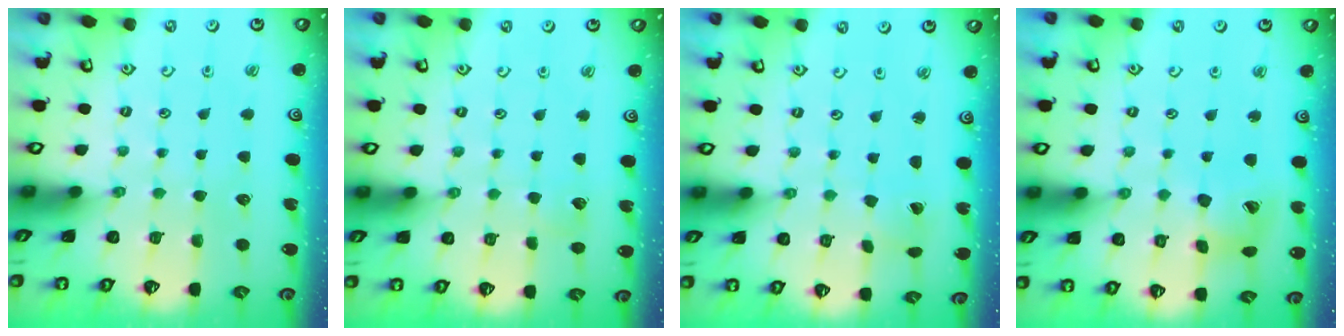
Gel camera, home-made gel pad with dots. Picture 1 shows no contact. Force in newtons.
{"total": 3.4, "press": 3.4, "slide": 0.3}
{"total": 0.7, "press": 0.7, "slide": 0.1}
{"total": 12.7, "press": 12.6, "slide": 1.4}